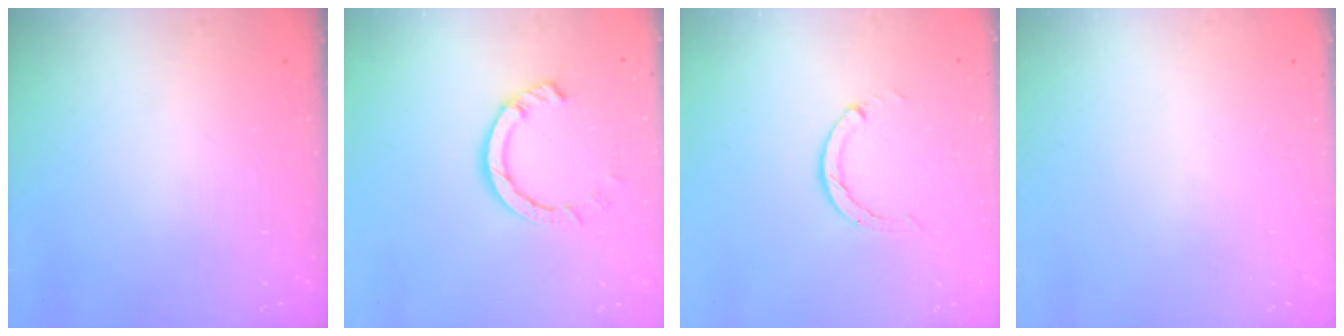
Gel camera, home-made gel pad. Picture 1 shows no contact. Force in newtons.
{"total": 7.1, "press": 7.0, "slide": 1.1}
{"total": 2.0, "press": 2.0, "slide": 0.3}
{"total": 0.0}